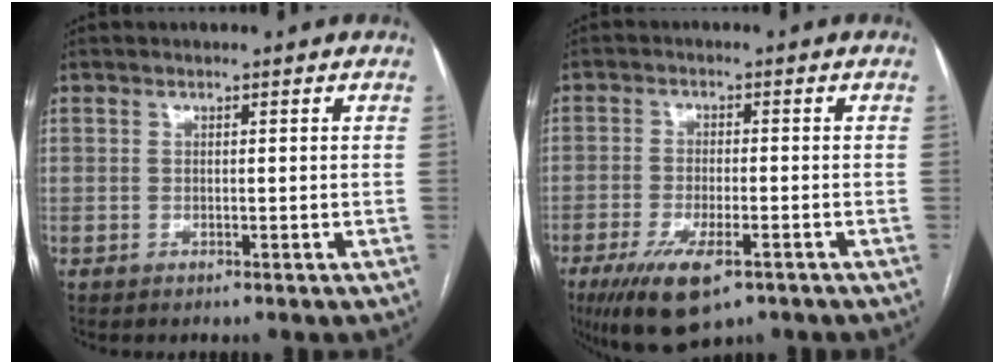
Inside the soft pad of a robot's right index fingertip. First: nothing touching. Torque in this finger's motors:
{"motor_torque": [1.24, -0.90, 0.43, 0.12]}